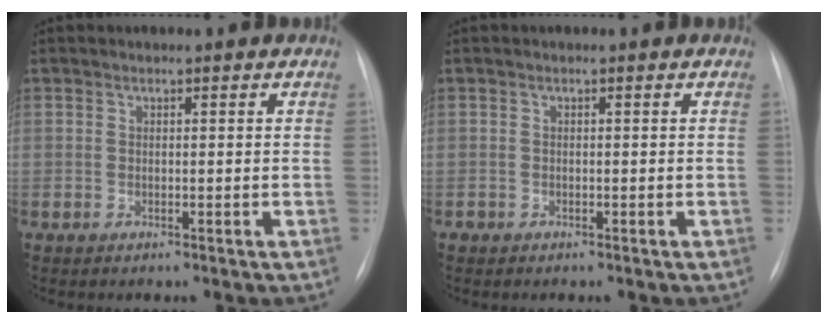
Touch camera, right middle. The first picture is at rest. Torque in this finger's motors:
{"motor_torque": [-0.14, -0.09, -0.01, -0.01]}